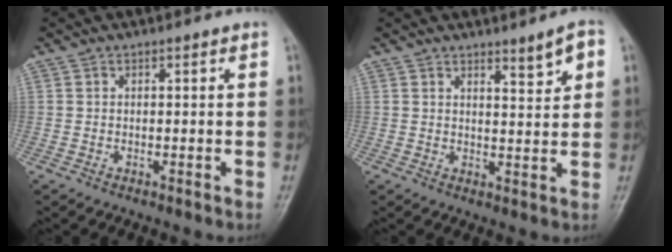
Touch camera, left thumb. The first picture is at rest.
{"total": 4.5, "force": [2.6, 1.0, 3.5], "torque": [-0.042, -0.020, 0.041]}